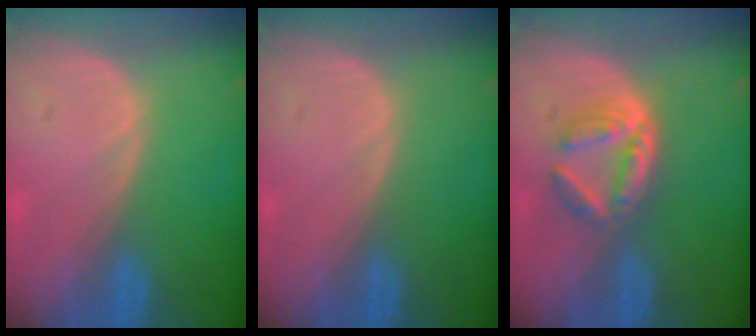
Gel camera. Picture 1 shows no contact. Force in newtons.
{"total": 0.0}
{"total": 6.2, "press": 5.4, "slide": 3.0}